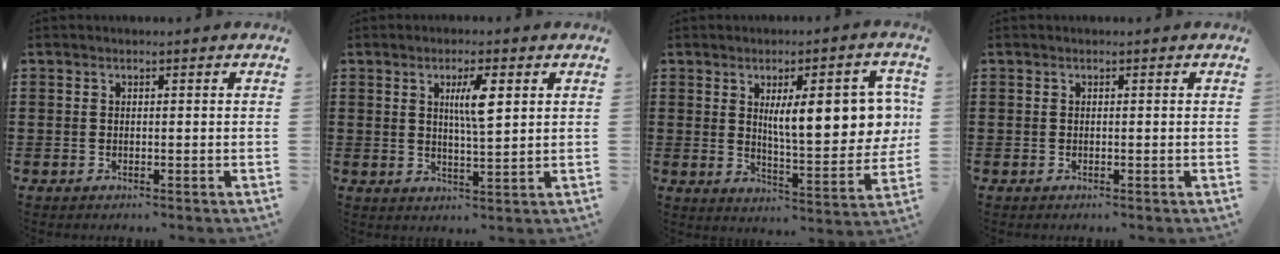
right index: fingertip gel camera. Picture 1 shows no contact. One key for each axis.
{"total": 5.1, "fx": 1.7, "fy": 1.0, "fz": 4.7, "tx": -0.090, "ty": 0.004, "tz": 0.024}
{"total": 12.1, "fx": 2.8, "fy": 3.8, "fz": 11.1, "tx": -0.167, "ty": -0.002, "tz": 0.041}
{"total": 0.0}